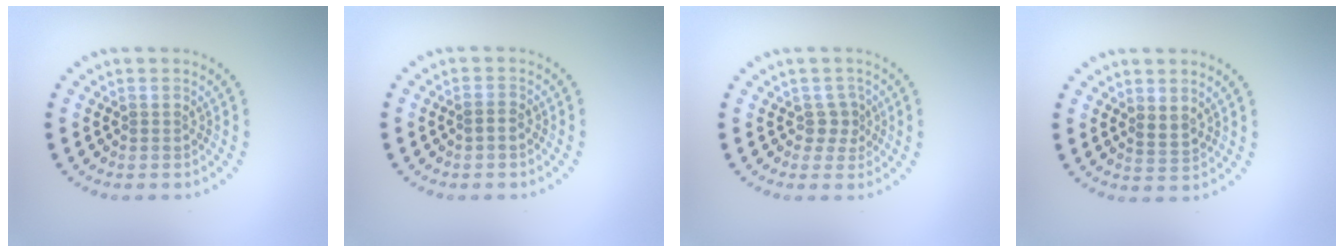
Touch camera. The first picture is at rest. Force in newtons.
{"total": 0.8, "press": 0.8, "slide": 0.1}
{"total": 1.6, "press": 1.2, "slide": 1.0}
{"total": 1.5, "press": 1.3, "slide": 0.7}